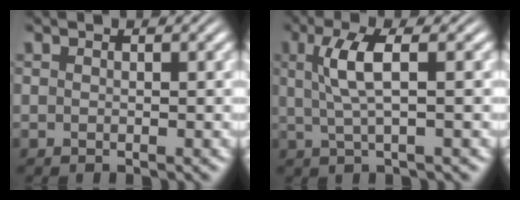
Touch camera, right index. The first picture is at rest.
{"total": 3.7, "force": [0.5, 0.5, 3.6], "torque": [-0.071, 0.004, 0.012]}